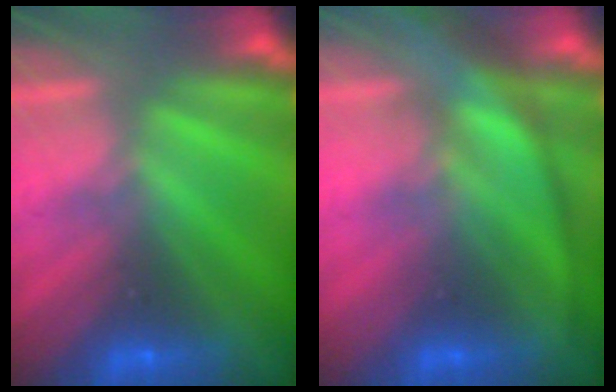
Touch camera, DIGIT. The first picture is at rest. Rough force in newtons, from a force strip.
{"total": 3.1}